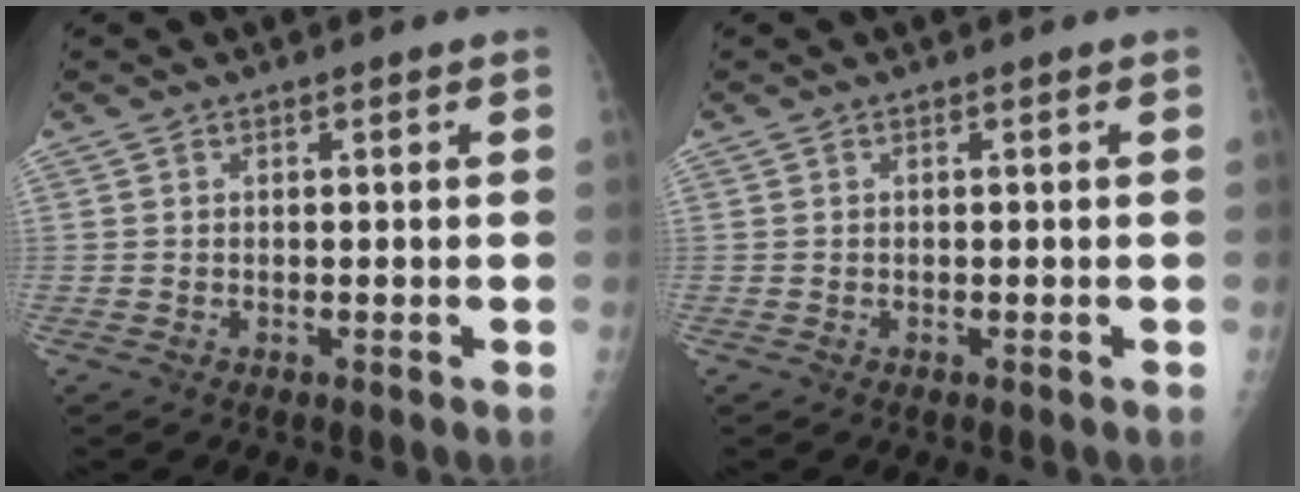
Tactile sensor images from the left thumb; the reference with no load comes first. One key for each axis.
{"total": 0.0}